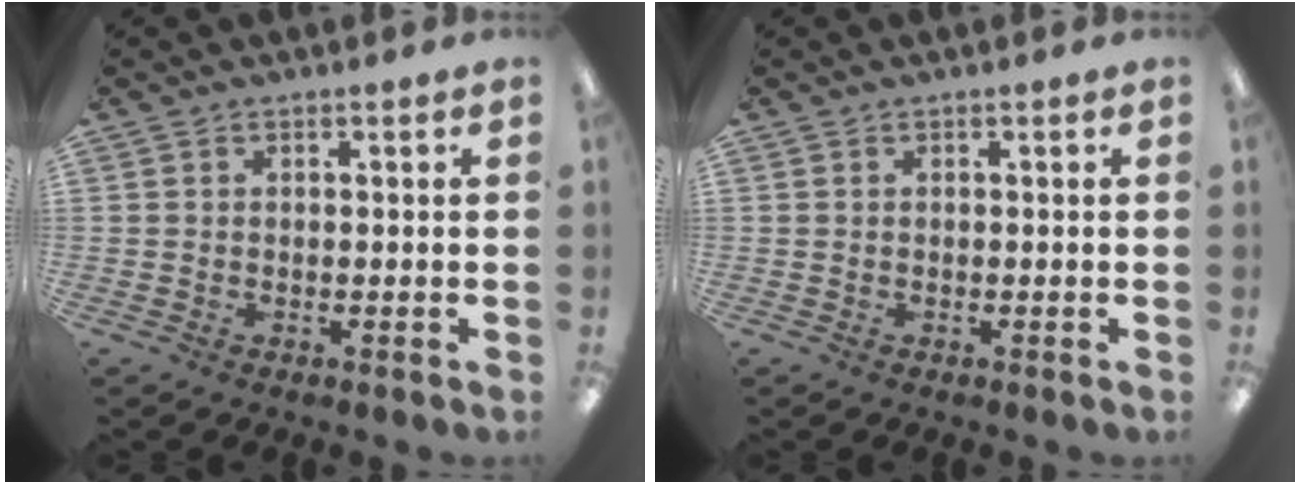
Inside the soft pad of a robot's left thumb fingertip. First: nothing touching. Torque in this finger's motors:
{"motor_torque": [0.00, 0.00, 0.09, -0.09, 0.00]}